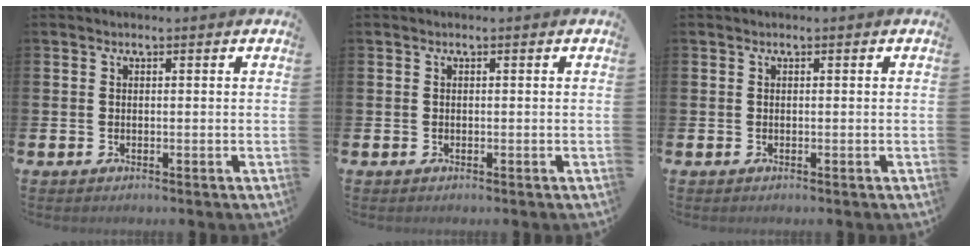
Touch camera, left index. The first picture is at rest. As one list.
[{"total": 0.0}, {"total": 0.0}]